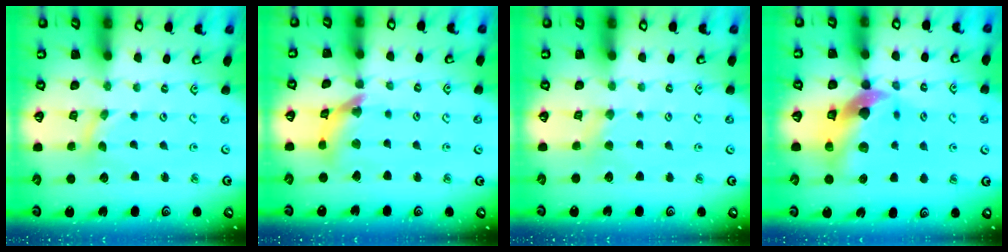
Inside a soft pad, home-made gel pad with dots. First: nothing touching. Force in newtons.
{"total": 11.3, "press": 11.3, "slide": 1.4}
{"total": 2.1, "press": 2.1, "slide": 0.5}
{"total": 13.2, "press": 13.1, "slide": 1.8}